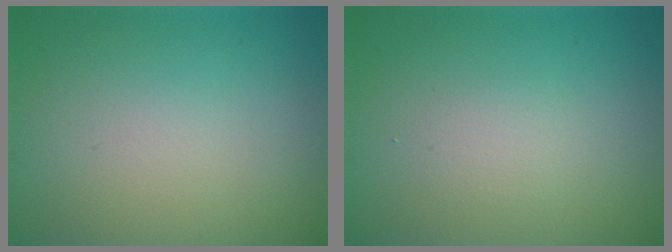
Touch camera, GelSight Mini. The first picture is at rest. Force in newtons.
{"total": 1.1, "press": 1.1, "slide": 0.1}